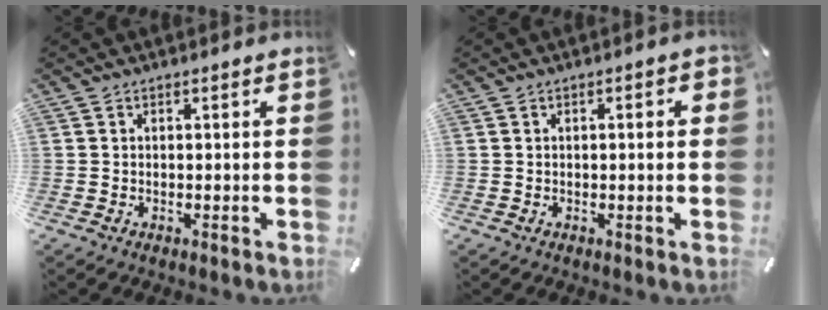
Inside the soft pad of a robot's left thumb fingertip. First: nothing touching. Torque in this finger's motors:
{"motor_torque": [-0.34, -0.19, -0.05, 0.04, 0.00]}